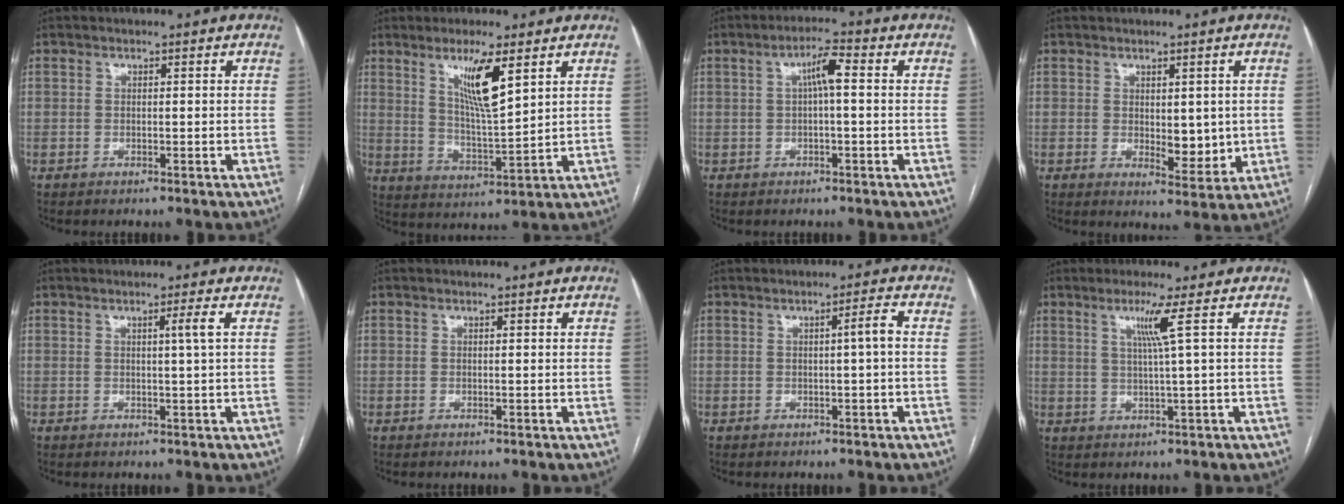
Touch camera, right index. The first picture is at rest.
{"total": 8.8, "force": [4.4, 0.5, 7.5], "torque": [-0.139, -0.014, 0.085]}
{"total": 4.2, "force": [0.5, 0.5, 4.2], "torque": [-0.074, 0.013, 0.009]}
{"total": 5.0, "force": [0.3, 2.5, 4.4], "torque": [-0.061, -0.011, 0.017]}
{"total": 1.9, "force": [0.5, -0.7, 1.7], "torque": [-0.029, -0.003, 0.012]}
{"total": 0.0}
{"total": 2.3, "force": [0.0, -0.4, 2.3], "torque": [-0.033, 0.004, 0.001]}
{"total": 4.2, "force": [1.6, -1.6, 3.6], "torque": [-0.073, -0.006, 0.037]}